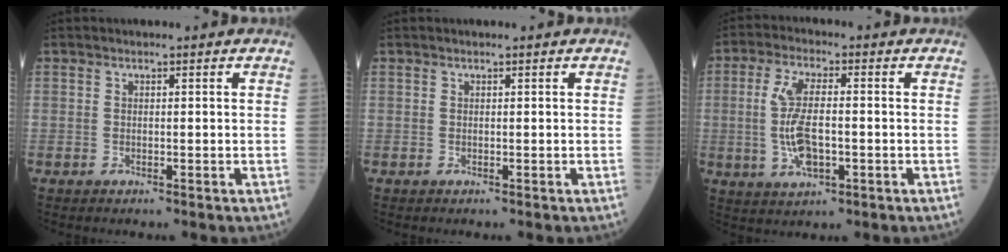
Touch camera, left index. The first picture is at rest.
{"total": 0.0}
{"total": 7.9, "force": [-1.1, 2.6, 7.3], "torque": [-0.160, -0.002, -0.019]}